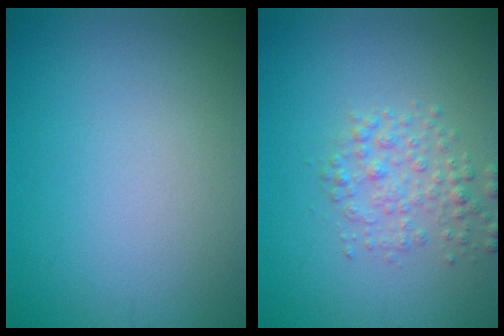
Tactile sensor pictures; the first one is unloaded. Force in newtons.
{"total": 2.5, "press": 2.5, "slide": 0.1}